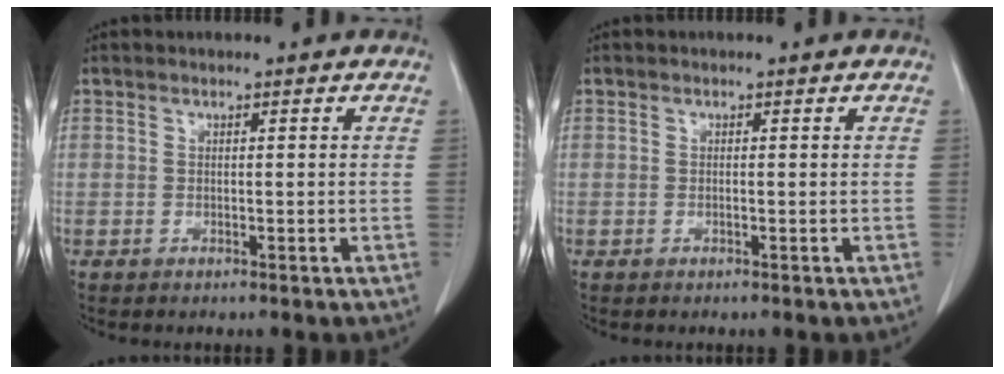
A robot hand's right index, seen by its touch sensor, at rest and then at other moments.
{"total": 0.0}